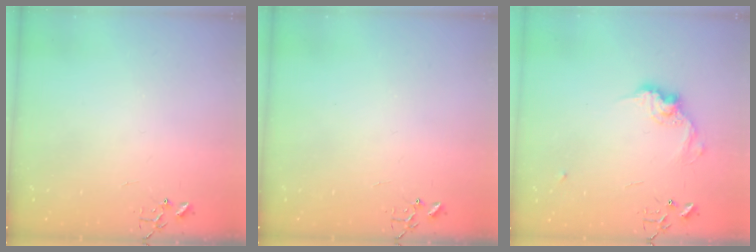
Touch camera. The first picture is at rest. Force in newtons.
{"total": 0.0}
{"total": 11.8, "press": 11.8, "slide": 0.6}